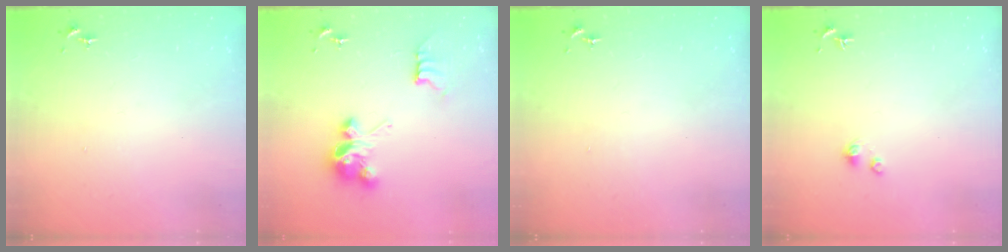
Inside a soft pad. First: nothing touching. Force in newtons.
{"total": 9.4, "press": 9.4, "slide": 0.7}
{"total": 0.0}
{"total": 2.1, "press": 2.1, "slide": 0.2}